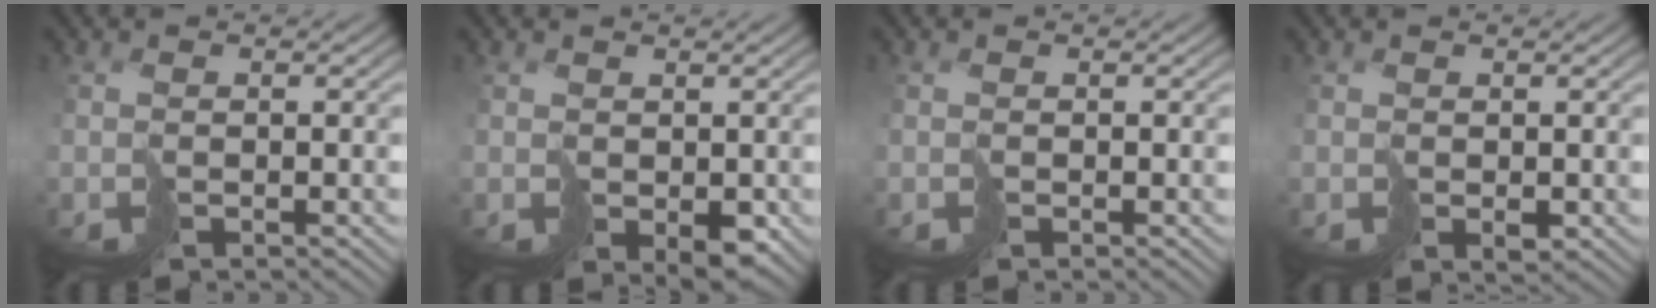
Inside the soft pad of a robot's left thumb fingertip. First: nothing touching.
{"total": 2.4, "force": [0.4, 1.6, 1.7], "torque": [-0.034, -0.008, 0.016]}
{"total": 0.0}
{"total": 1.0, "force": [0.4, 0.6, 0.8], "torque": [-0.018, -0.002, 0.014]}